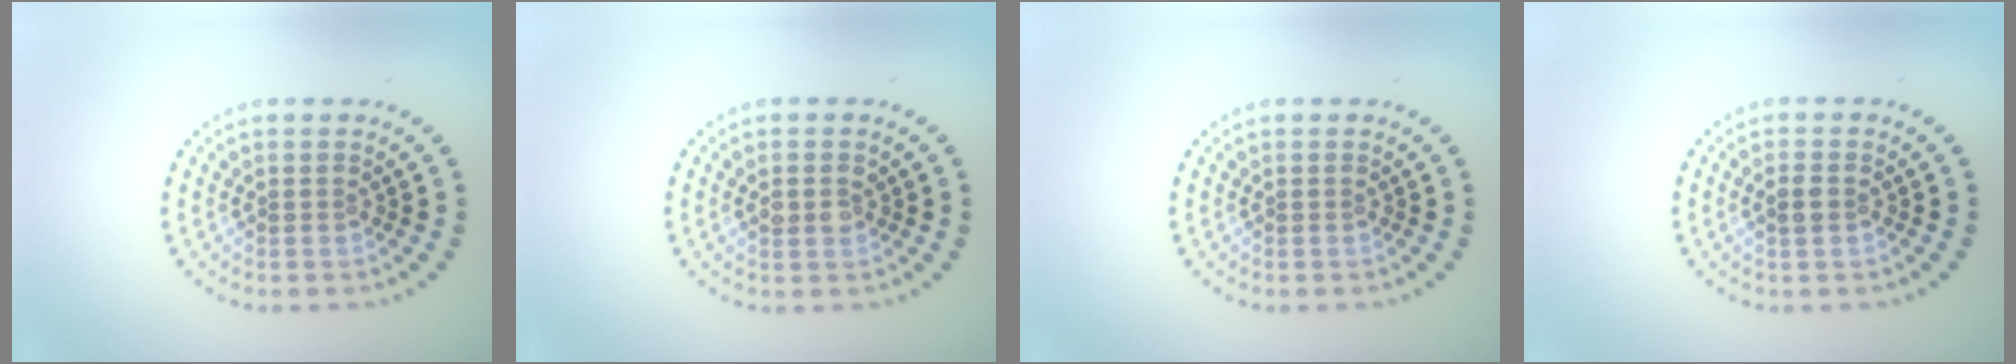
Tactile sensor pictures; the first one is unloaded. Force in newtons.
{"total": 1.6, "press": 1.6, "slide": 0.3}
{"total": 0.0}
{"total": 1.4, "press": 1.4, "slide": 0.1}